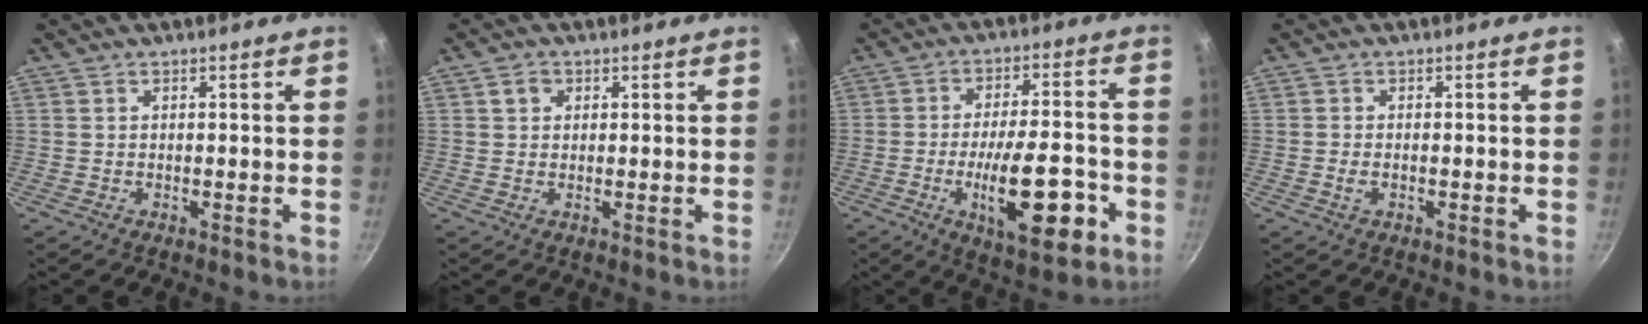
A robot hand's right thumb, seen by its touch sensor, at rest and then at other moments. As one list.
[{"total": 2.3, "force": [0.9, 1.9, 1.0], "torque": [-0.011, 0.003, 0.015]}, {"total": 16.9, "force": [-5.6, 6.2, 14.7], "torque": [-0.211, 0.018, -0.082]}, {"total": 1.6, "force": [-0.4, 0.9, 1.2], "torque": [-0.027, 0.001, -0.010]}]